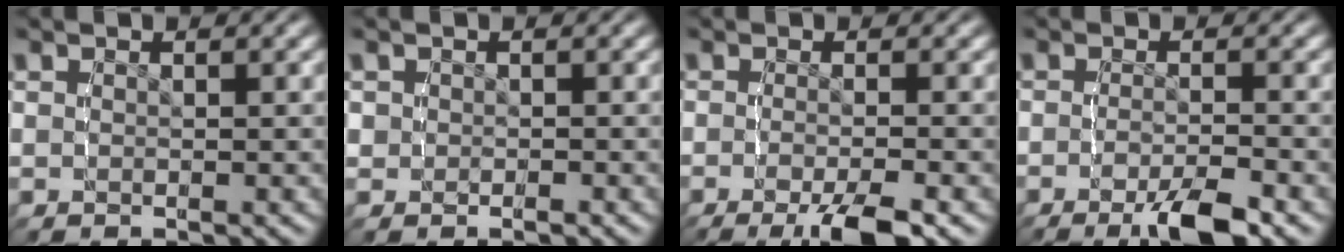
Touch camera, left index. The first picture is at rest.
{"total": 1.1, "force": [0.0, 1.1, 0.0], "torque": [-0.018, 0.007, -0.006]}
{"total": 4.7, "force": [-3.0, 1.0, 3.4], "torque": [-0.057, -0.011, -0.045]}
{"total": 3.7, "force": [-2.4, 0.6, 2.8], "torque": [-0.049, -0.003, -0.042]}